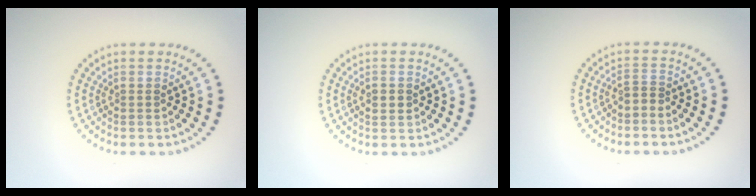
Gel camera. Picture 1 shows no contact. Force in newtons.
{"total": 1.1, "press": 1.1, "slide": 0.1}
{"total": 0.8, "press": 0.6, "slide": 0.5}